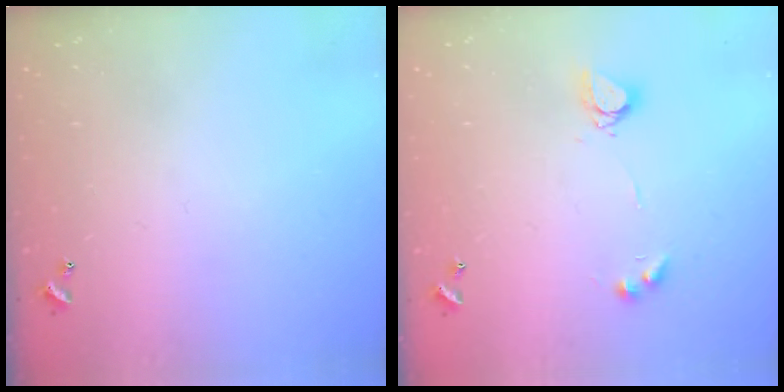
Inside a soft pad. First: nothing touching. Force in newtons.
{"total": 4.9, "press": 4.9, "slide": 0.3}